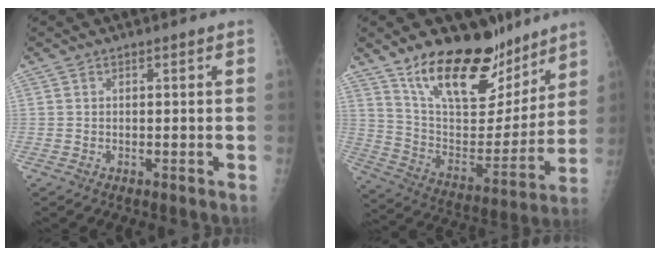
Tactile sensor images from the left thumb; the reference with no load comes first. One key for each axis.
{"total": 22.6, "fx": 16.0, "fy": 10.3, "fz": 12.3, "tx": -0.146, "ty": -0.089, "tz": 0.271}